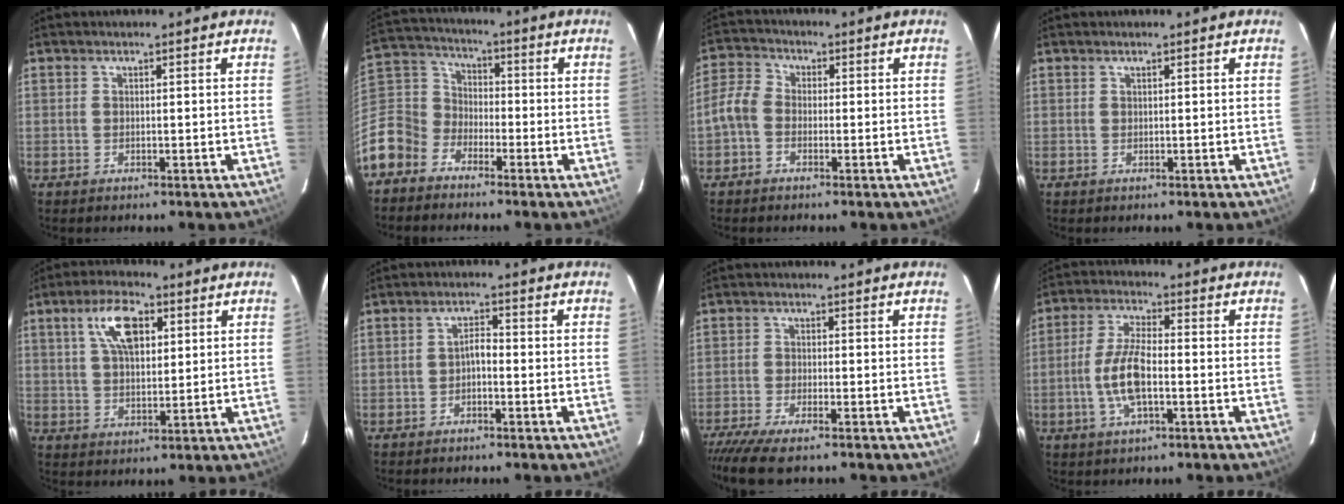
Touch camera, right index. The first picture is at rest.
{"total": 11.5, "force": [-7.0, 8.8, 2.5], "torque": [-0.086, 0.037, -0.153]}
{"total": 4.6, "force": [-1.8, 3.5, 2.4], "torque": [-0.056, 0.015, -0.043]}
{"total": 0.0}
{"total": 9.5, "force": [3.9, 4.4, 7.5], "torque": [-0.139, 0.020, 0.071]}
{"total": 2.0, "force": [-1.0, 0.8, 1.5], "torque": [-0.027, 0.009, -0.019]}
{"total": 7.3, "force": [-6.0, 0.7, 4.1], "torque": [-0.102, -0.032, -0.112]}
{"total": 8.4, "force": [-2.1, 2.8, 7.7], "torque": [-0.160, 0.003, -0.042]}